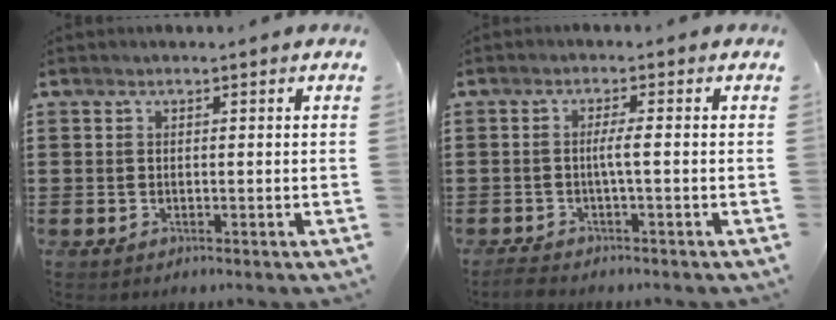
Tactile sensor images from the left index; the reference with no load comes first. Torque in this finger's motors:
{"motor_torque": [0.79, 0.48, 0.09, 0.06]}